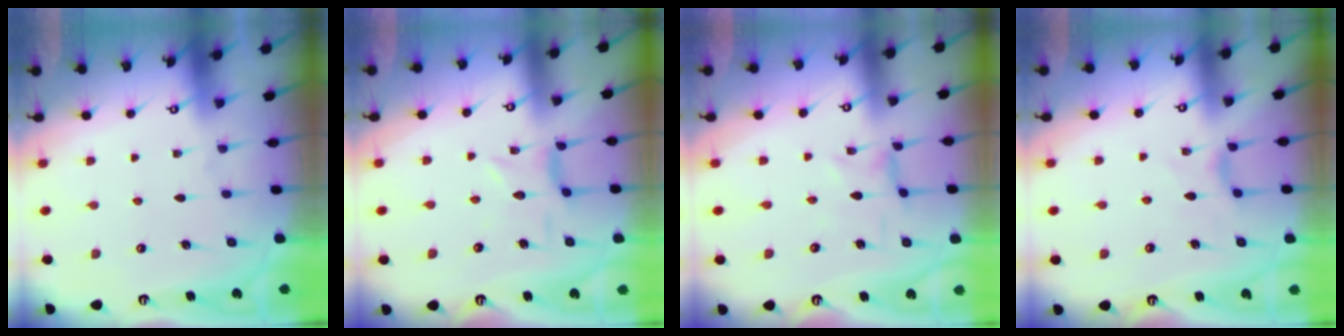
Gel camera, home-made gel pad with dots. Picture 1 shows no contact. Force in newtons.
{"total": 1.9, "press": 1.9, "slide": 0.2}
{"total": 0.6, "press": 0.5, "slide": 0.2}
{"total": 3.7, "press": 3.7, "slide": 0.5}